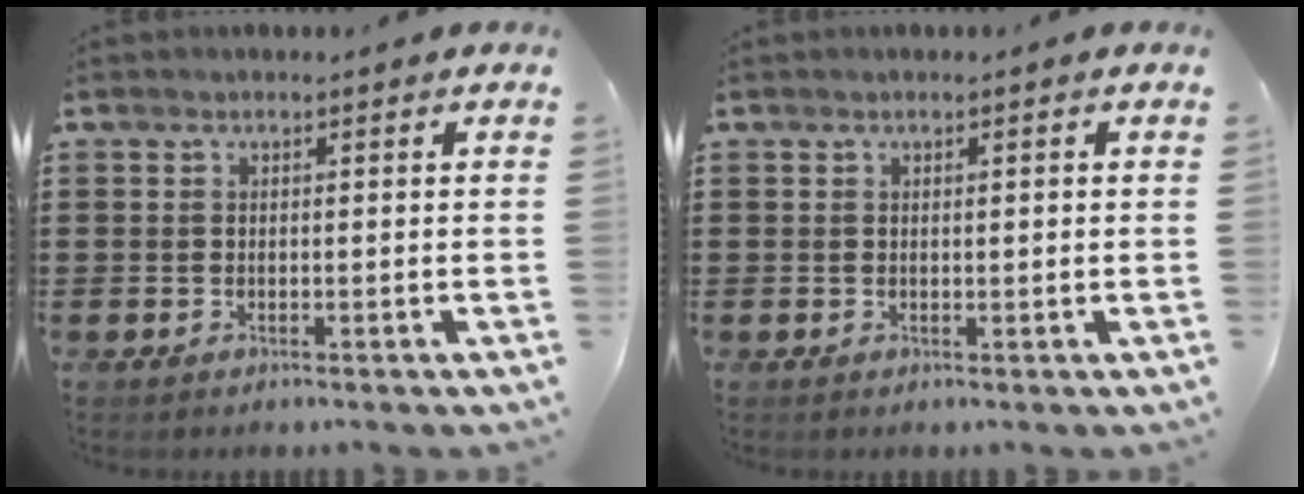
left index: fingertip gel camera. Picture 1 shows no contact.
{"total": 0.7, "force": [0.2, 0.1, 0.6], "torque": [-0.012, -0.002, 0.005]}